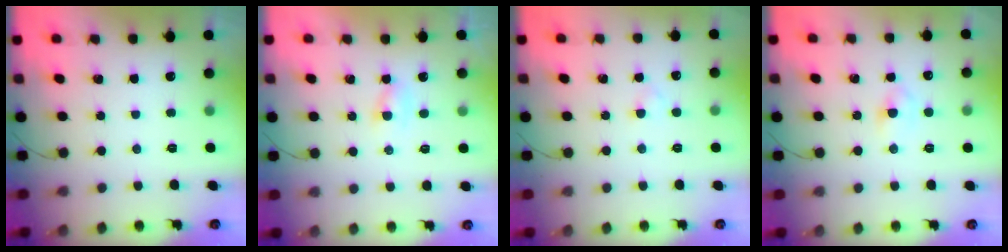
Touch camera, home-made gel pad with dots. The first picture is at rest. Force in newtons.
{"total": 1.6, "press": 1.4, "slide": 0.7}
{"total": 1.5, "press": 1.3, "slide": 0.8}
{"total": 2.4, "press": 2.1, "slide": 1.0}